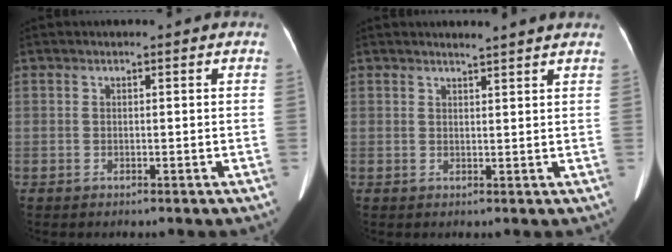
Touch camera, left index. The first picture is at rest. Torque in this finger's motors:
{"motor_torque": [0.07, -0.08, -0.02, 0.00]}